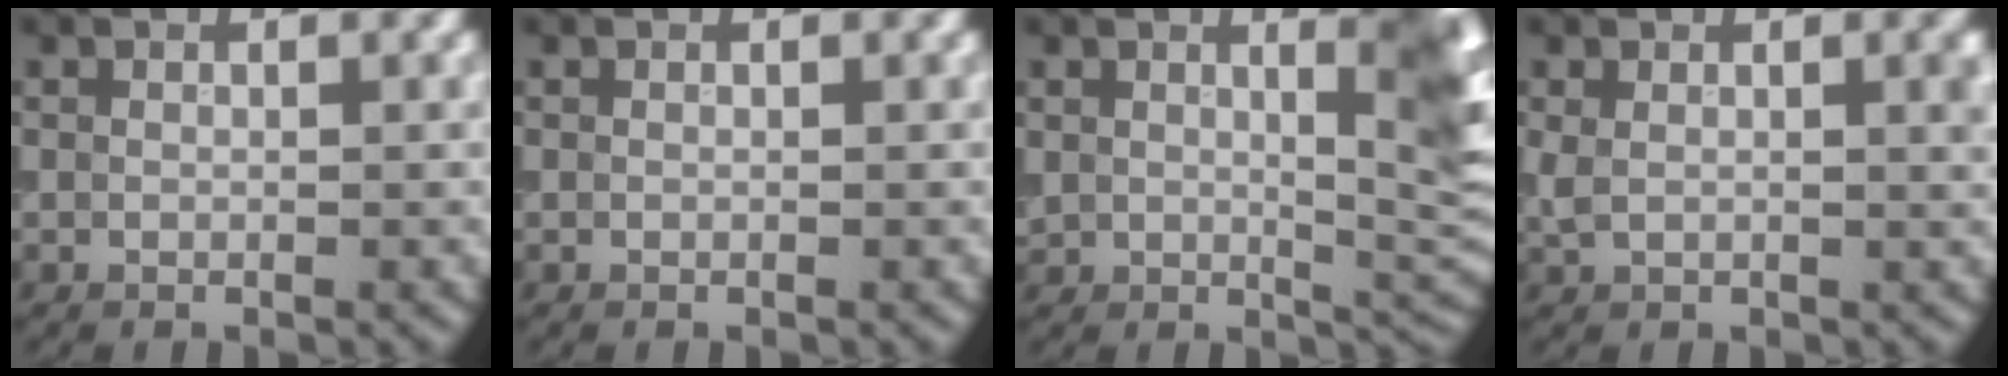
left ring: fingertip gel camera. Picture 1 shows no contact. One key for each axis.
{"total": 0.0}
{"total": 6.4, "fx": 2.2, "fy": 2.3, "fz": 5.6, "tx": -0.070, "ty": -0.006, "tz": 0.039}
{"total": 2.8, "fx": 0.8, "fy": 1.1, "fz": 2.5, "tx": -0.043, "ty": 0.001, "tz": 0.012}